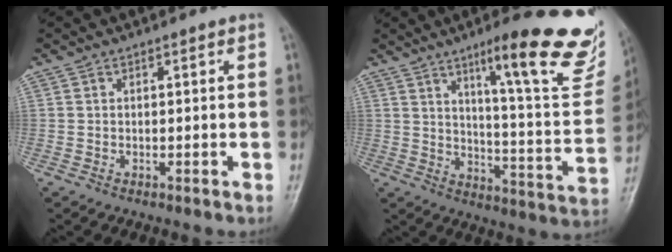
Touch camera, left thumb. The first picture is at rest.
{"total": 23.5, "force": [14.5, 3.9, 18.0], "torque": [-0.210, -0.068, 0.204]}